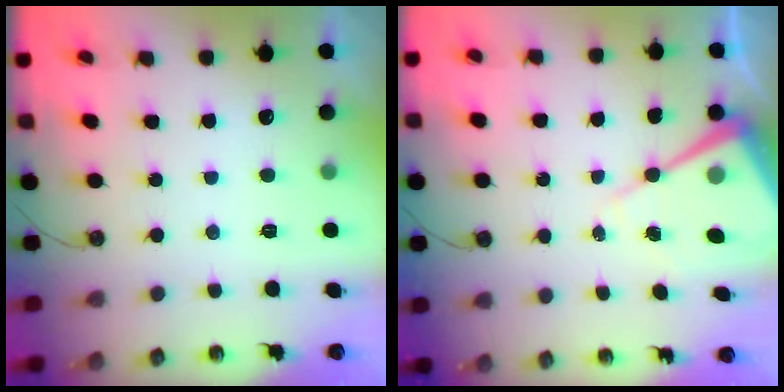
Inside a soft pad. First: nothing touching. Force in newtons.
{"total": 12.2, "press": 12.1, "slide": 1.2}